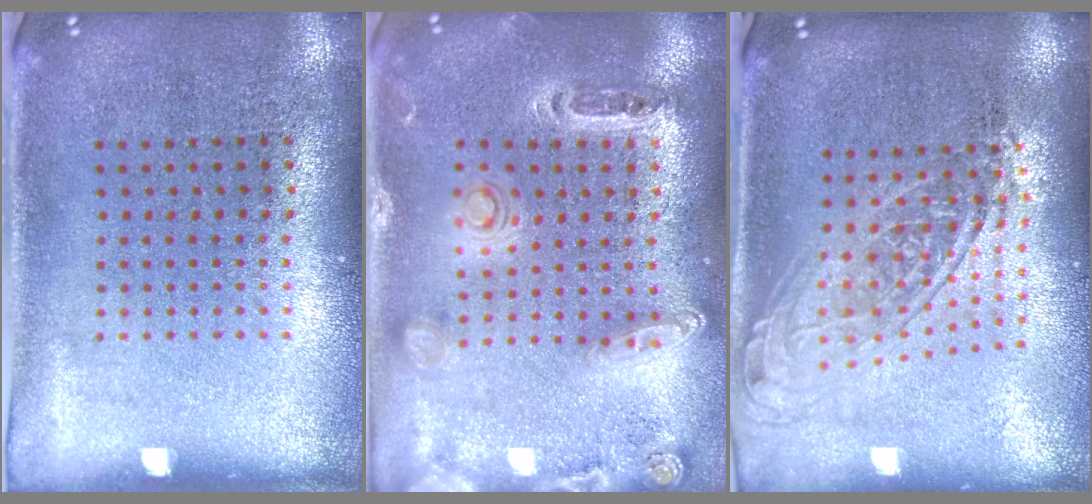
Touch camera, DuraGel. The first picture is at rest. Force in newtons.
{"total": 1.4, "press": 1.4, "slide": 0.3}
{"total": 1.7, "press": 1.3, "slide": 1.0}